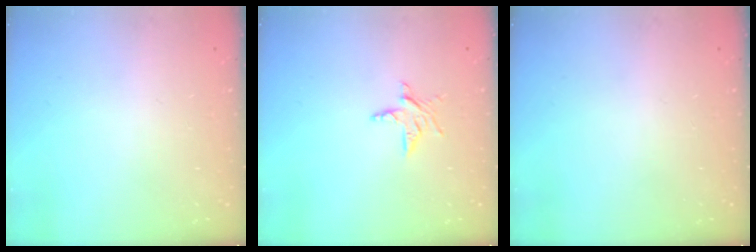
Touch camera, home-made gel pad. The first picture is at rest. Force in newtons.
{"total": 5.2, "press": 5.2, "slide": 0.3}
{"total": 0.0}